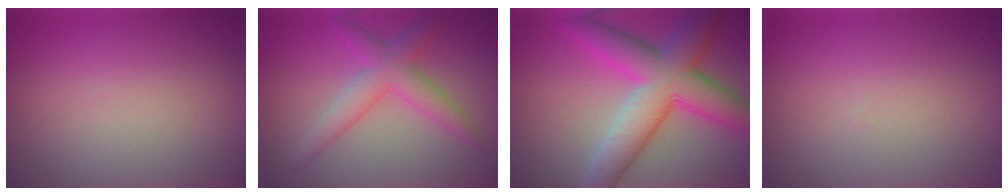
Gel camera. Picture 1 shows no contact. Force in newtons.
{"total": 4.0, "press": 4.0, "slide": 0.1}
{"total": 9.5, "press": 9.5, "slide": 0.2}
{"total": 0.0}